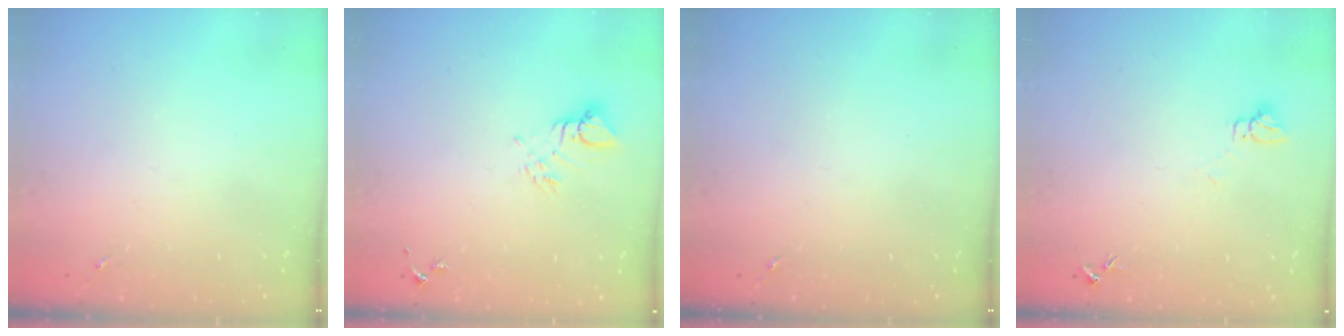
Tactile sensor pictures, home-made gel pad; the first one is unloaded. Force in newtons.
{"total": 4.8, "press": 4.8, "slide": 0.2}
{"total": 0.0}
{"total": 4.1, "press": 4.1, "slide": 0.3}